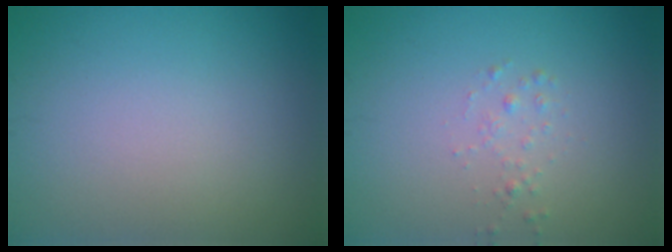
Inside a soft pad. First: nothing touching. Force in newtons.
{"total": 0.8, "press": 0.7, "slide": 0.1}